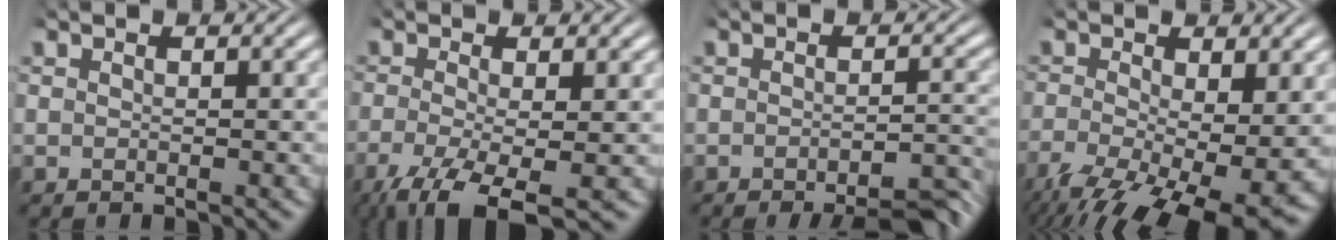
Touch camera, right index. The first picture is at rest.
{"total": 6.2, "force": [-3.7, 2.6, 4.2], "torque": [-0.098, -0.055, -0.034]}
{"total": 6.5, "force": [-5.3, 1.5, 3.4], "torque": [-0.033, -0.014, -0.080]}
{"total": 10.3, "force": [-4.7, 4.9, 7.7], "torque": [-0.131, -0.069, -0.039]}